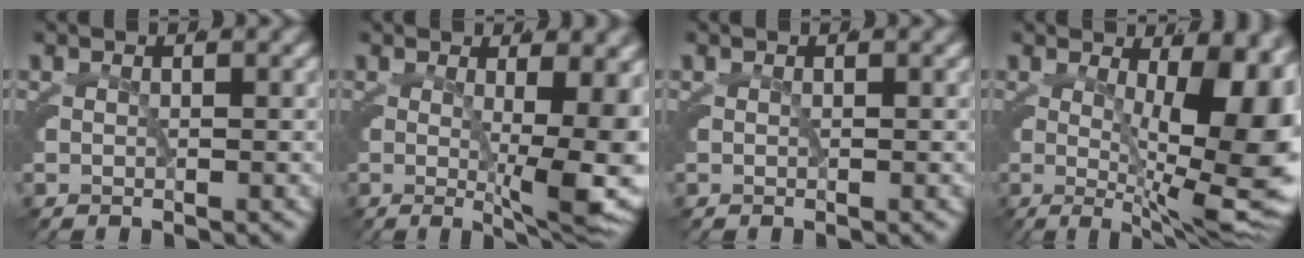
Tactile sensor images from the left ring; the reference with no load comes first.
{"total": 7.3, "force": [-0.7, 1.9, 7.0], "torque": [-0.074, -0.018, -0.008]}
{"total": 0.0}
{"total": 12.1, "force": [-0.3, 4.6, 11.2], "torque": [-0.111, -0.023, 0.008]}